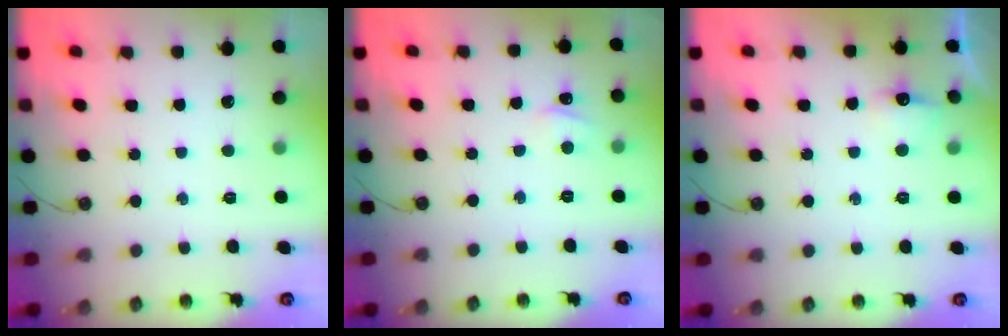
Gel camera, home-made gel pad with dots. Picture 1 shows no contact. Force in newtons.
{"total": 1.6, "press": 1.5, "slide": 0.2}
{"total": 5.8, "press": 5.7, "slide": 1.0}